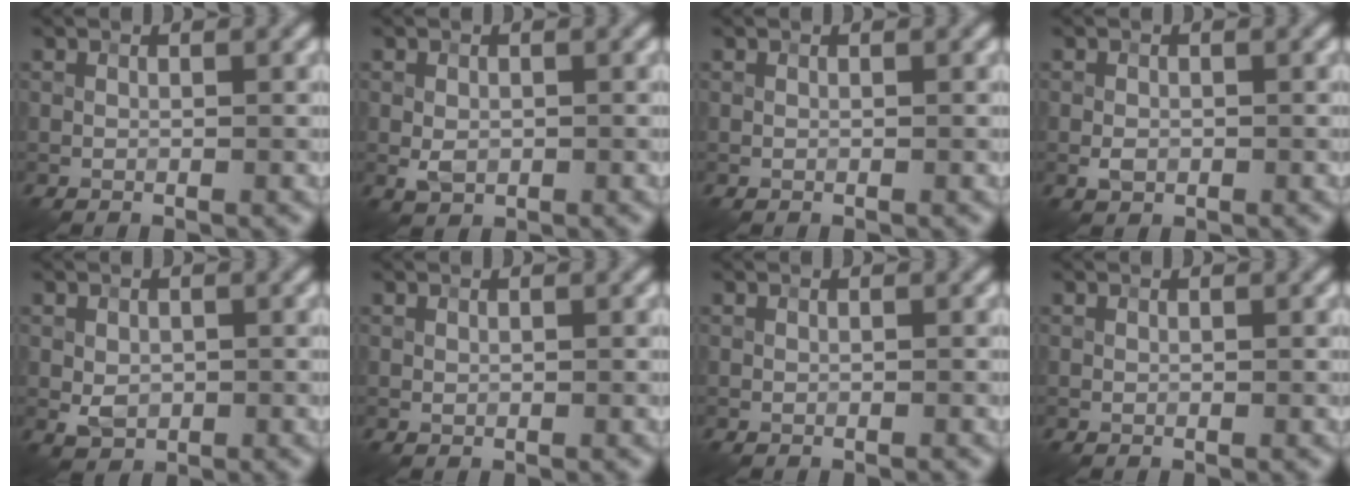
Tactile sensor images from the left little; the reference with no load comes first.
{"total": 1.7, "force": [-0.3, 1.2, 1.2], "torque": [-0.021, 0.000, -0.004]}
{"total": 0.0}
{"total": 1.2, "force": [-0.3, 0.9, 0.7], "torque": [-0.010, -0.001, -0.007]}
{"total": 2.0, "force": [-0.2, 1.5, 1.3], "torque": [-0.022, -0.001, -0.003]}
{"total": 0.0}
{"total": 0.0}
{"total": 0.0}